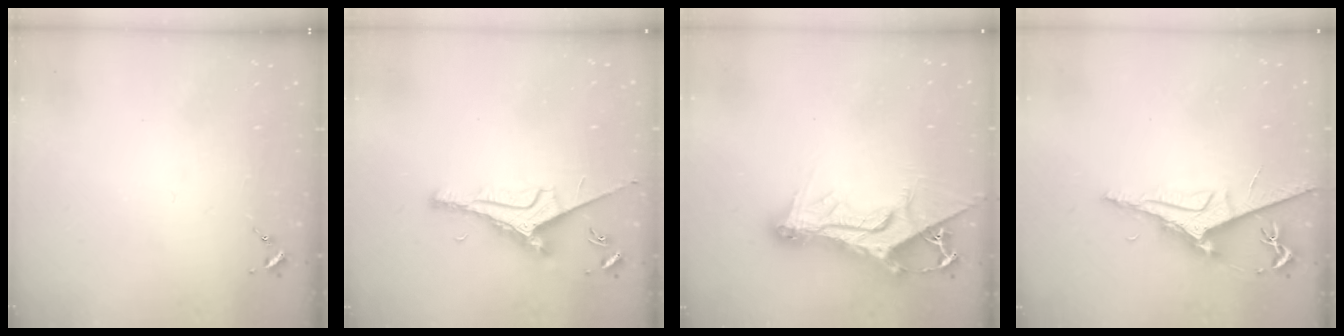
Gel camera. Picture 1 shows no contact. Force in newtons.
{"total": 8.3, "press": 8.2, "slide": 1.0}
{"total": 16.9, "press": 16.8, "slide": 1.7}
{"total": 8.6, "press": 8.6, "slide": 1.0}